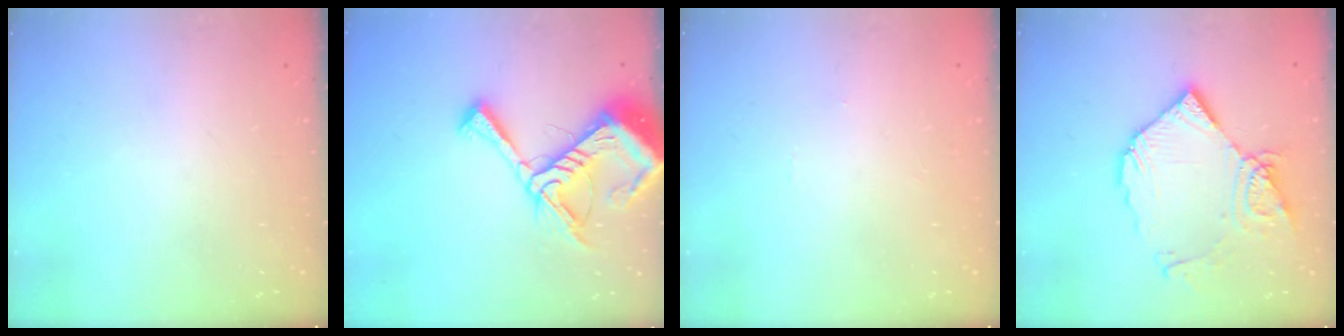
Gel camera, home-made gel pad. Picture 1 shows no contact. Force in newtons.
{"total": 14.3, "press": 14.2, "slide": 1.5}
{"total": 0.0}
{"total": 15.0, "press": 14.9, "slide": 1.9}